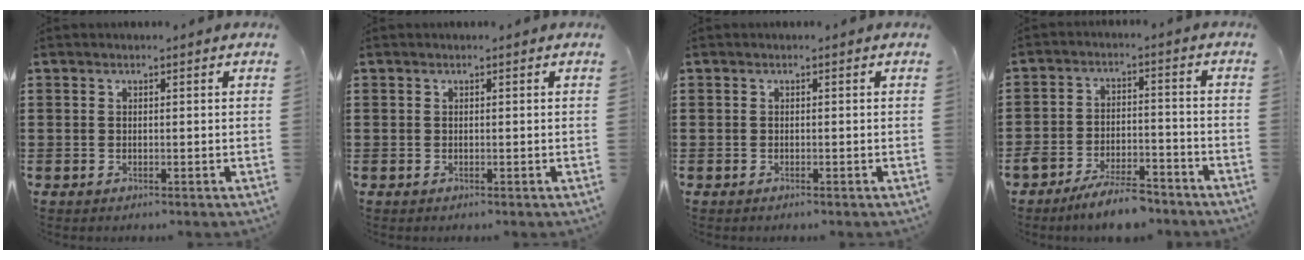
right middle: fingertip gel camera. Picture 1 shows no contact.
{"total": 0.0}
{"total": 0.0}
{"total": 7.1, "force": [-6.4, 1.3, 2.7], "torque": [-0.057, 0.009, -0.125]}